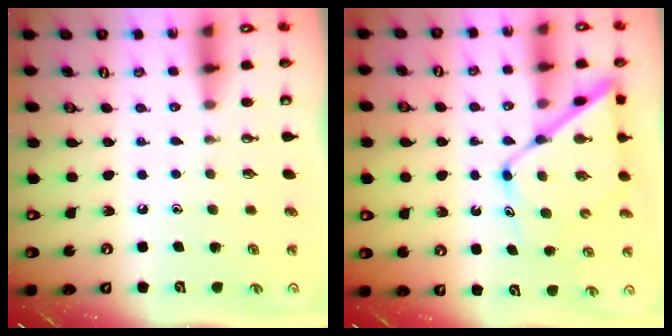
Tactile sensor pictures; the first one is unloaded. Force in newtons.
{"total": 12.6, "press": 12.6, "slide": 1.1}